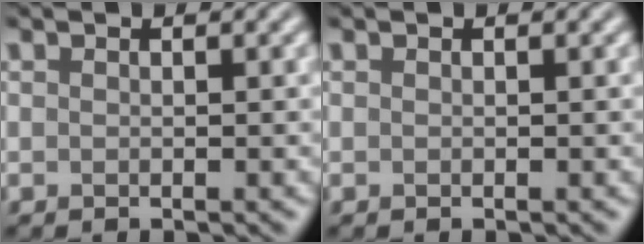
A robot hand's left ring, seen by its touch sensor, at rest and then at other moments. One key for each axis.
{"total": 0.0}